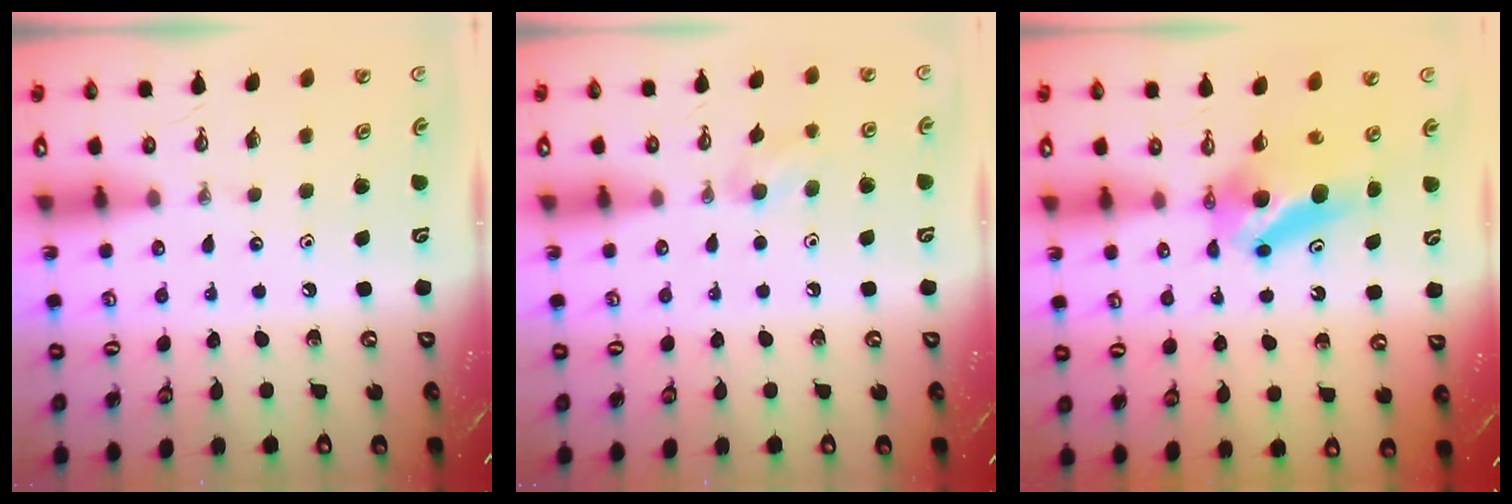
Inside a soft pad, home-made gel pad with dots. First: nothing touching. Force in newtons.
{"total": 7.3, "press": 6.9, "slide": 2.3}
{"total": 6.1, "press": 6.0, "slide": 0.9}